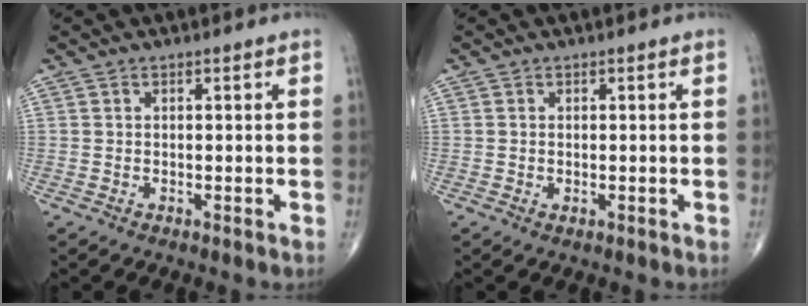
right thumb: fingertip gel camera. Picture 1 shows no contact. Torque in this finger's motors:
{"motor_torque": [-0.53, -0.04, -0.05, 0.11, -0.03]}